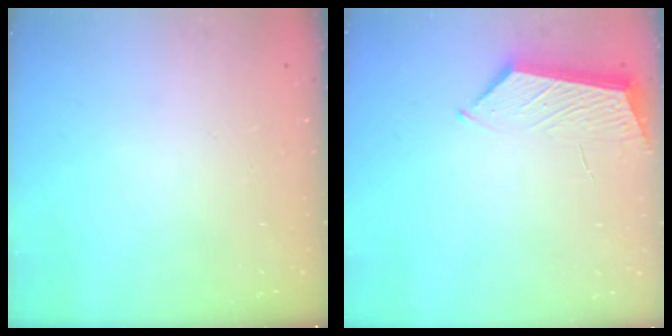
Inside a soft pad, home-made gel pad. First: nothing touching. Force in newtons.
{"total": 5.3, "press": 5.3, "slide": 0.6}